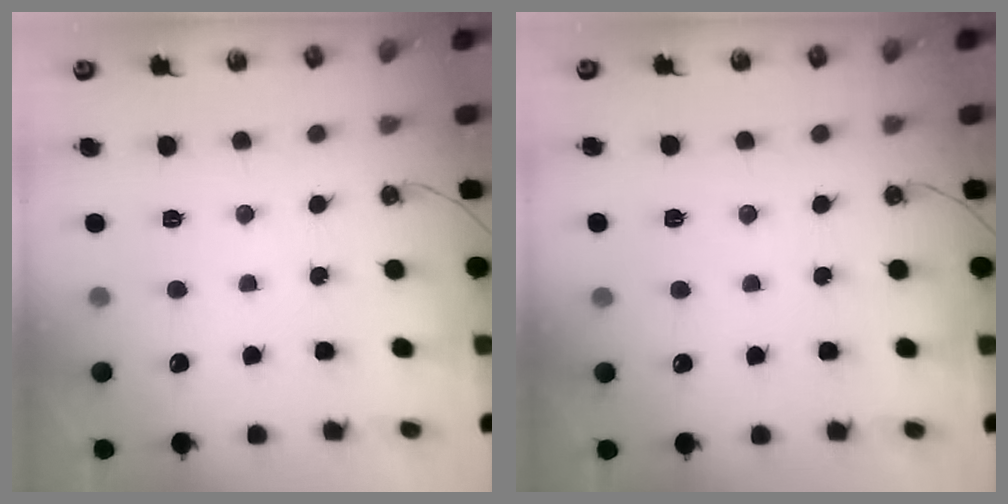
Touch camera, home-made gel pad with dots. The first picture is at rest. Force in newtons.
{"total": 2.0, "press": 0.8, "slide": 1.8}